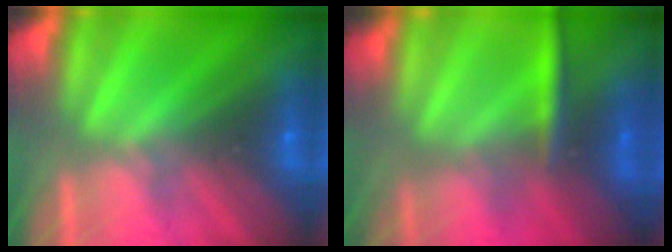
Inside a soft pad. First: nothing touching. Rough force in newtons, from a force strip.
{"total": 2.8}